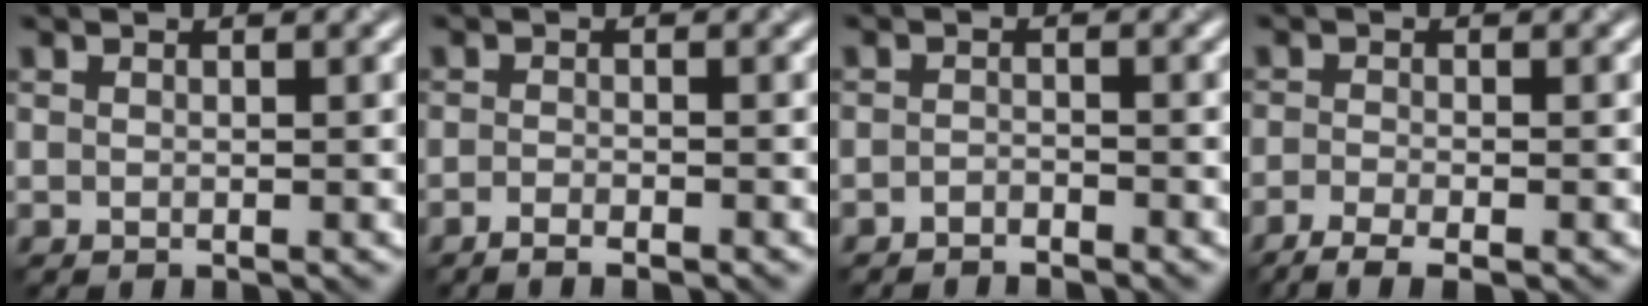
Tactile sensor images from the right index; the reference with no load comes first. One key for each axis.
{"total": 2.0, "fx": -1.7, "fy": 0.2, "fz": 1.1, "tx": -0.026, "ty": 0.005, "tz": -0.030}
{"total": 1.4, "fx": -1.3, "fy": -0.2, "fz": -0.4, "tx": 0.000, "ty": 0.001, "tz": -0.024}
{"total": 3.7, "fx": -2.9, "fy": 0.6, "fz": 2.3, "tx": -0.047, "ty": -0.004, "tz": -0.054}